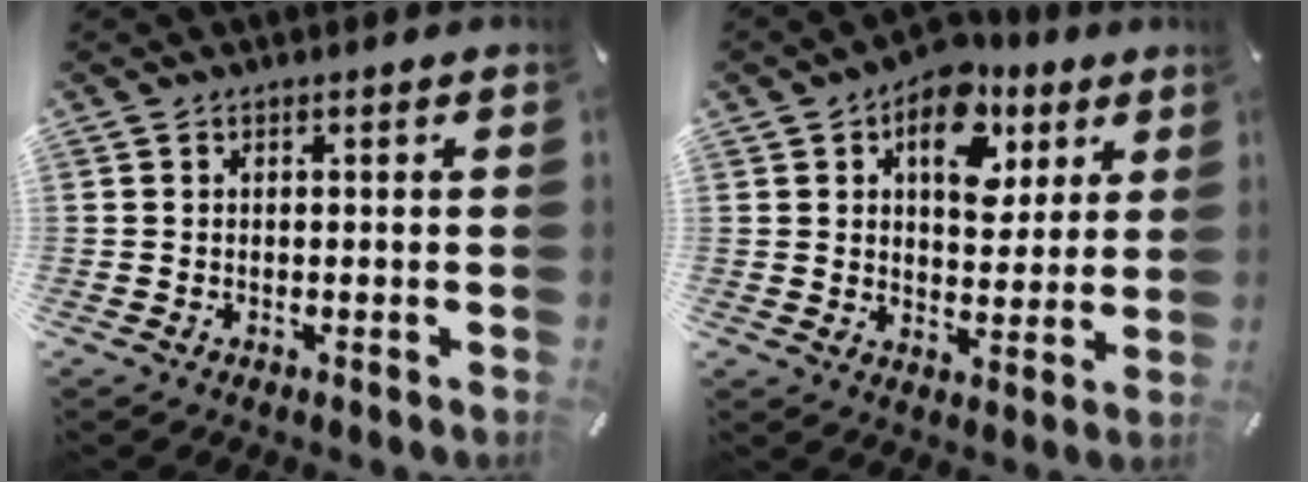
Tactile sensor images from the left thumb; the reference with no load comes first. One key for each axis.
{"total": 12.6, "fx": 5.8, "fy": 8.5, "fz": 7.2, "tx": -0.083, "ty": -0.031, "tz": 0.097}